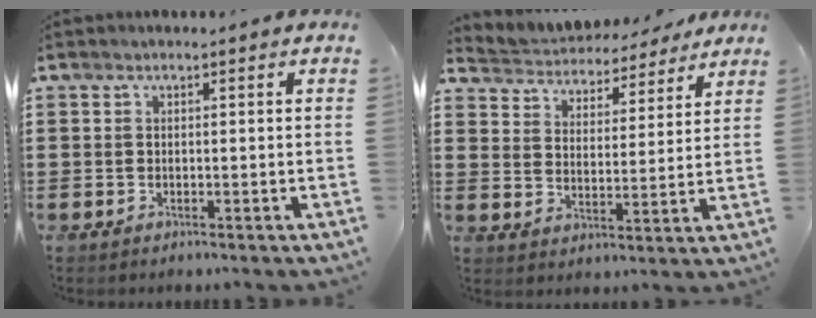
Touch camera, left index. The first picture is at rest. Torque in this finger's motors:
{"motor_torque": [-0.26, -0.31, -0.54, -0.21]}